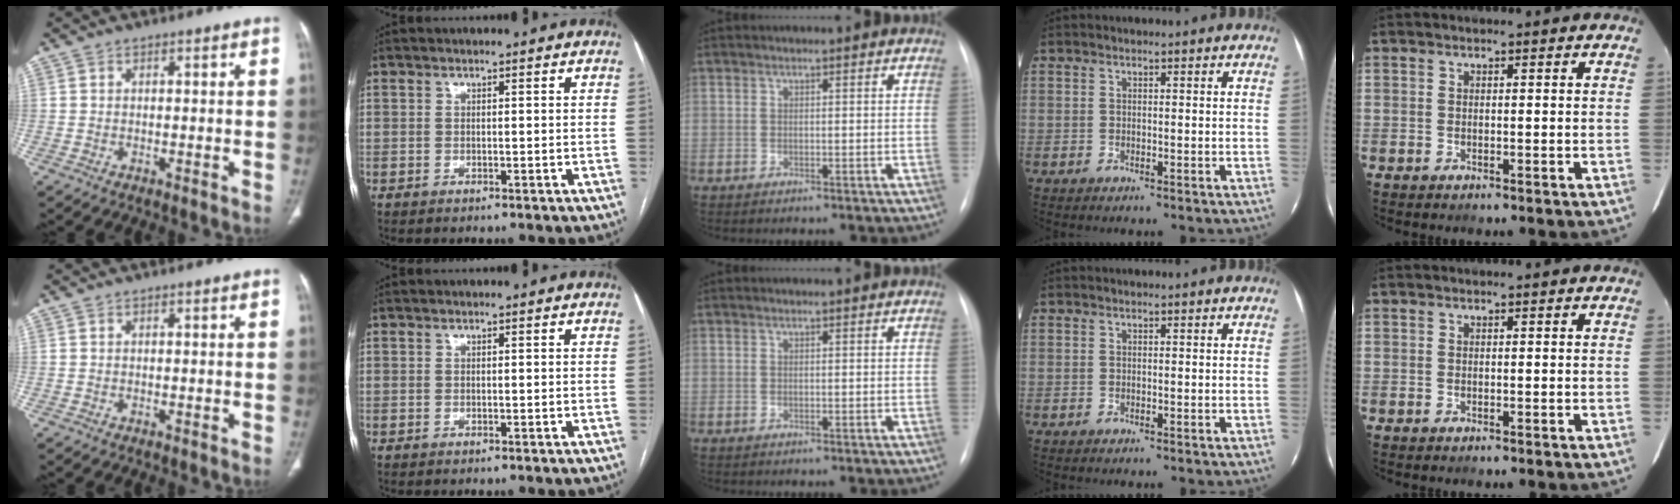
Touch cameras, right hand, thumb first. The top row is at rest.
{}